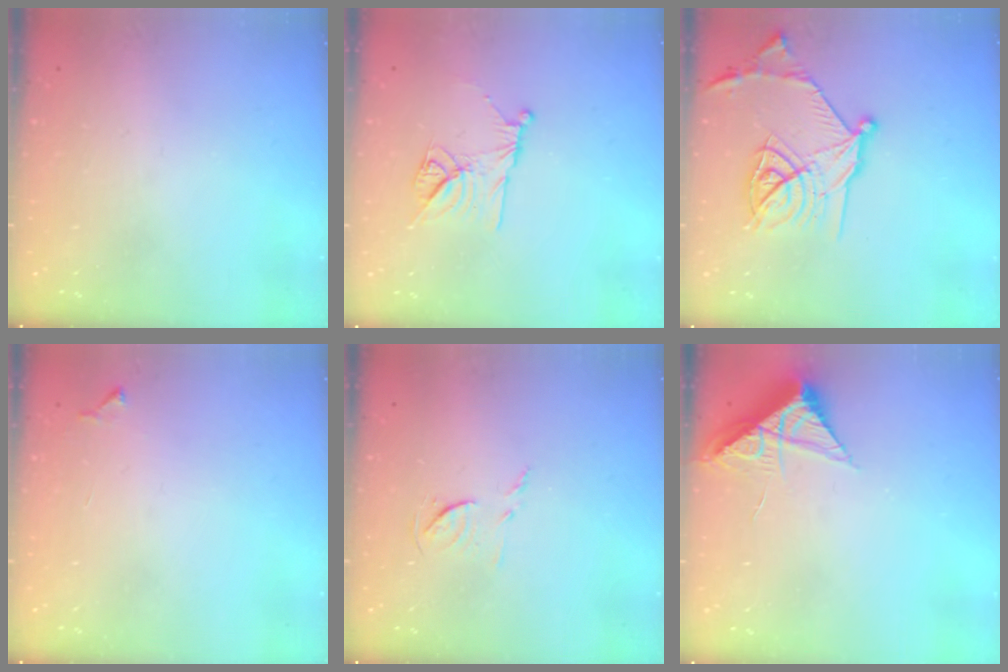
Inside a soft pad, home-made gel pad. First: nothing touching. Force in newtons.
{"total": 9.9, "press": 9.8, "slide": 1.2}
{"total": 20.0, "press": 20.0, "slide": 1.2}
{"total": 4.4, "press": 4.4, "slide": 0.7}
{"total": 7.3, "press": 7.3, "slide": 0.5}
{"total": 8.5, "press": 8.5, "slide": 0.5}